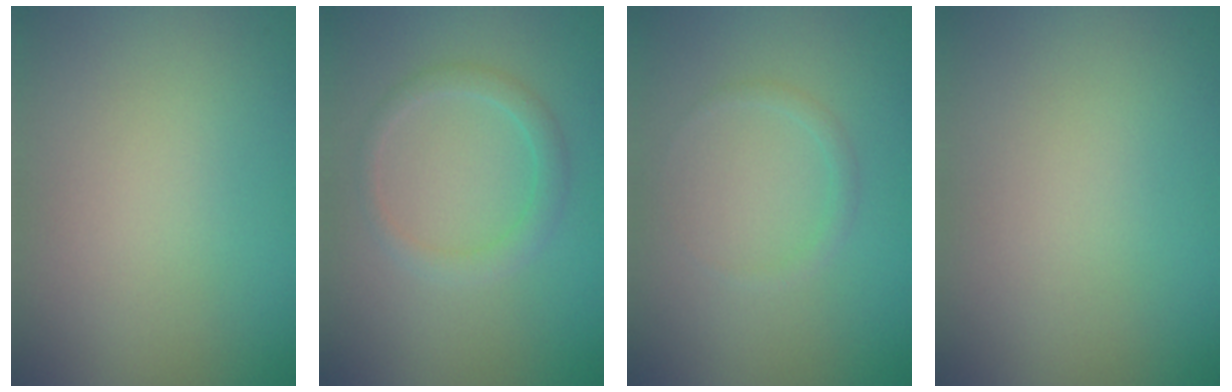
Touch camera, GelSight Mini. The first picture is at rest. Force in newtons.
{"total": 1.8, "press": 1.8, "slide": 0.0}
{"total": 0.8, "press": 0.8, "slide": 0.0}
{"total": 0.0}